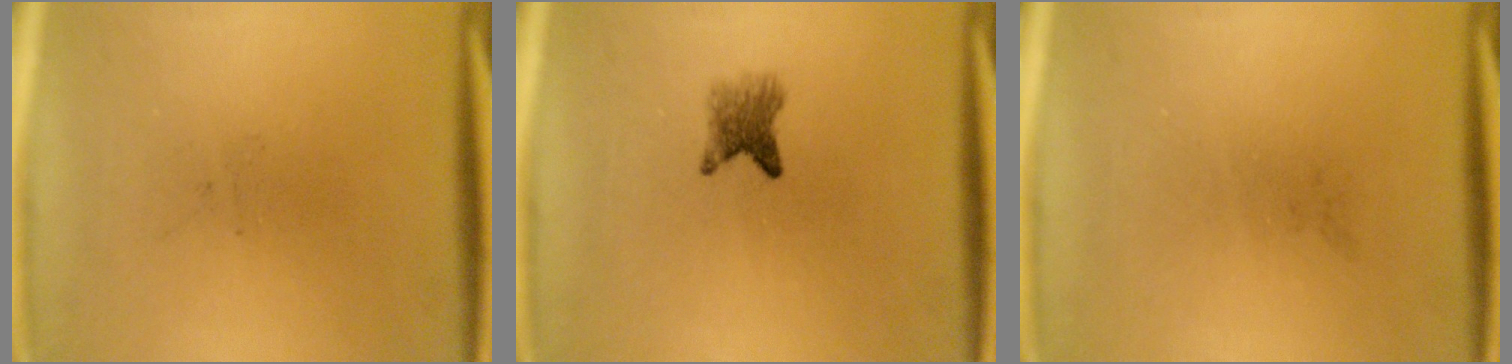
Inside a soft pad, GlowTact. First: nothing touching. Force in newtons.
{"total": 2.9}
{"total": 0.0}